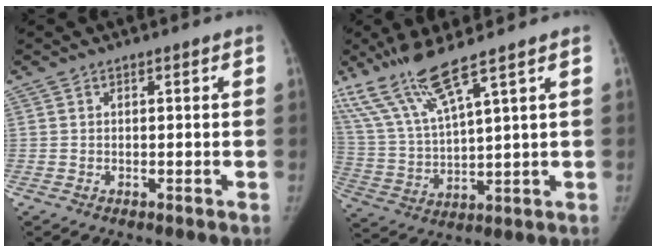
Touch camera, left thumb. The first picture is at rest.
{"total": 12.3, "force": [8.7, 0.8, 8.7], "torque": [-0.191, -0.039, 0.189]}